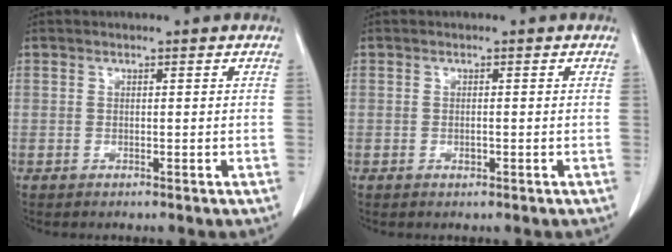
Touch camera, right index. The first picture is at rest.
{"total": 0.7, "force": [-0.2, 0.4, 0.6], "torque": [-0.014, 0.001, 0.002]}